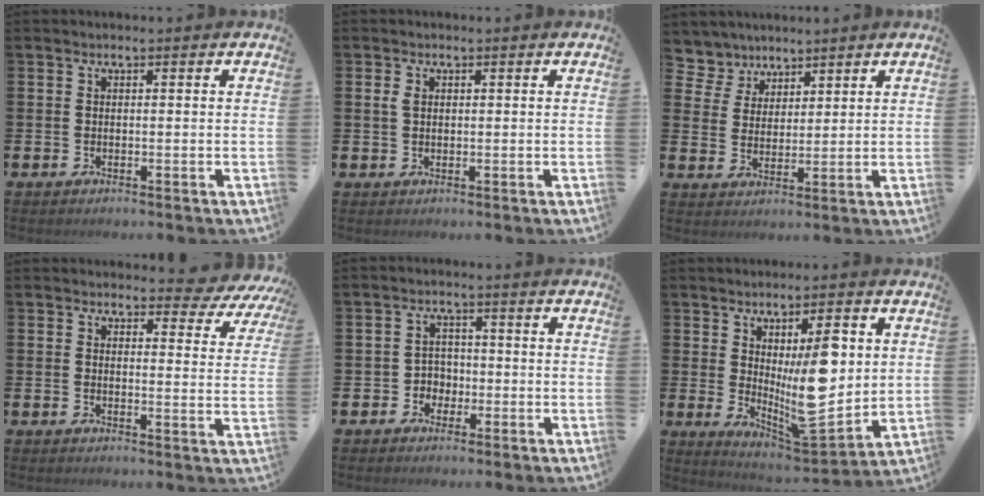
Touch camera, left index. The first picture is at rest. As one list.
[{"total": 1.7, "force": [0.8, 1.0, 1.0], "torque": [-0.009, 0.001, 0.011]}, {"total": 4.7, "force": [4.0, 2.4, -0.7], "torque": [-0.006, -0.021, 0.072]}, {"total": 3.3, "force": [3.0, 1.3, 0.6], "torque": [-0.001, -0.029, 0.045]}, {"total": 2.8, "force": [-1.3, 2.4, 0.5], "torque": [-0.014, 0.001, -0.033]}, {"total": 9.3, "force": [1.4, 3.0, 8.7], "torque": [-0.139, -0.019, 0.023]}]